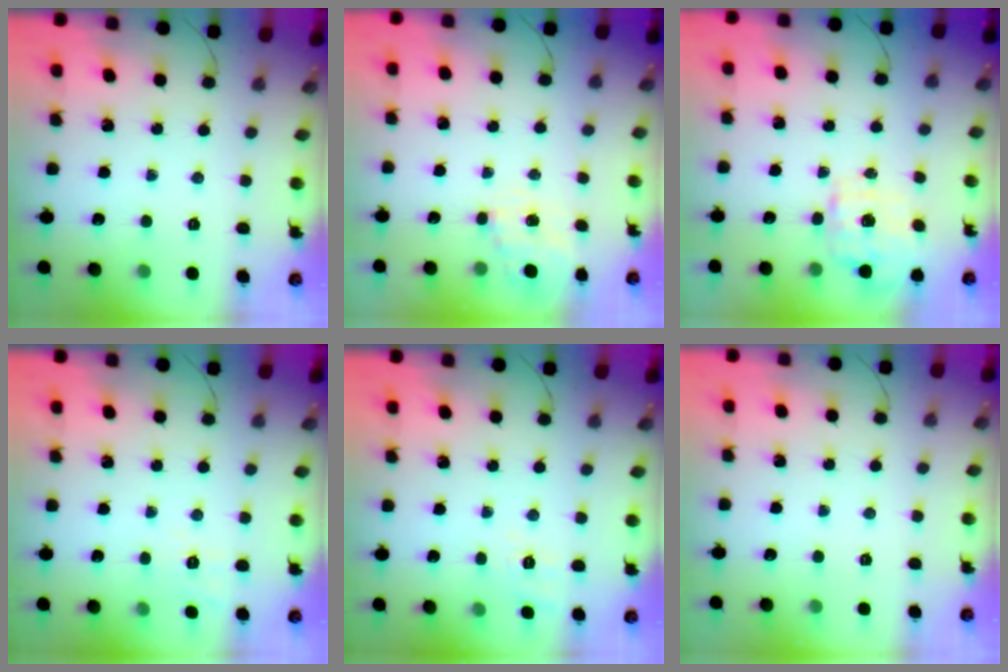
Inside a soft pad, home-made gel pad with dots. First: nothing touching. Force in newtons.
{"total": 6.1, "press": 6.0, "slide": 1.3}
{"total": 1.7, "press": 1.6, "slide": 0.6}
{"total": 3.1, "press": 2.4, "slide": 1.9}
{"total": 2.6, "press": 1.5, "slide": 2.1}
{"total": 2.5, "press": 2.5, "slide": 0.5}